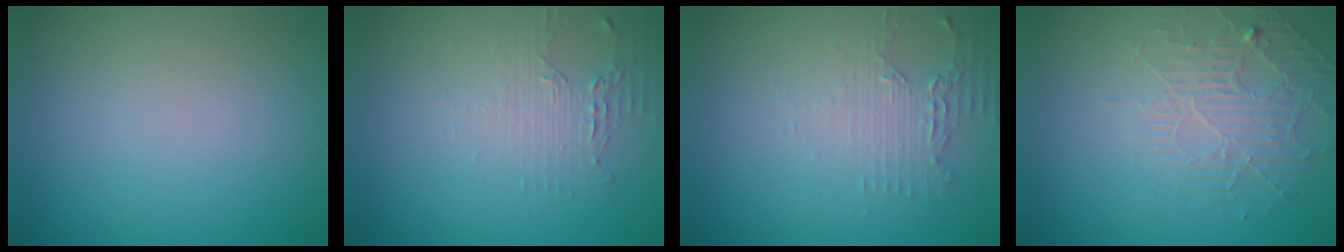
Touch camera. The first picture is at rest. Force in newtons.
{"total": 1.7, "press": 1.7, "slide": 0.3}
{"total": 2.0, "press": 1.6, "slide": 1.1}
{"total": 2.3, "press": 1.7, "slide": 1.6}